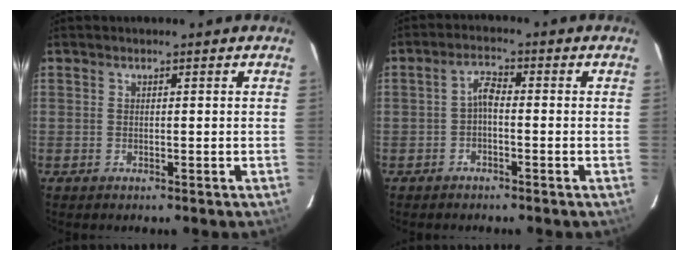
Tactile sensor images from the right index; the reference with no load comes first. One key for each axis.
{"total": 2.4, "fx": -1.1, "fy": 1.0, "fz": 1.9, "tx": -0.040, "ty": 0.010, "tz": -0.023}